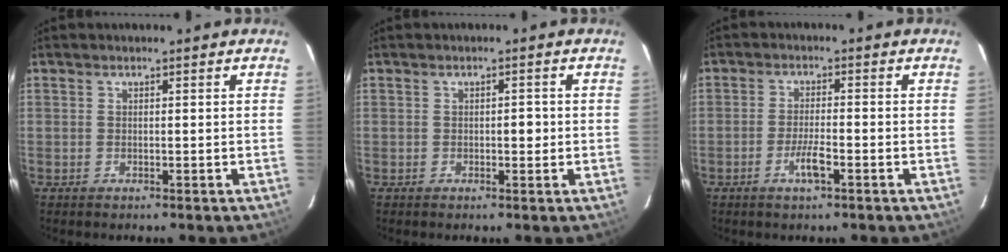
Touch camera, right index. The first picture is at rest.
{"total": 1.8, "force": [-0.3, 0.8, 1.6], "torque": [-0.022, 0.003, -0.004]}
{"total": 4.0, "force": [-2.0, 0.6, 3.4], "torque": [-0.068, -0.001, -0.037]}